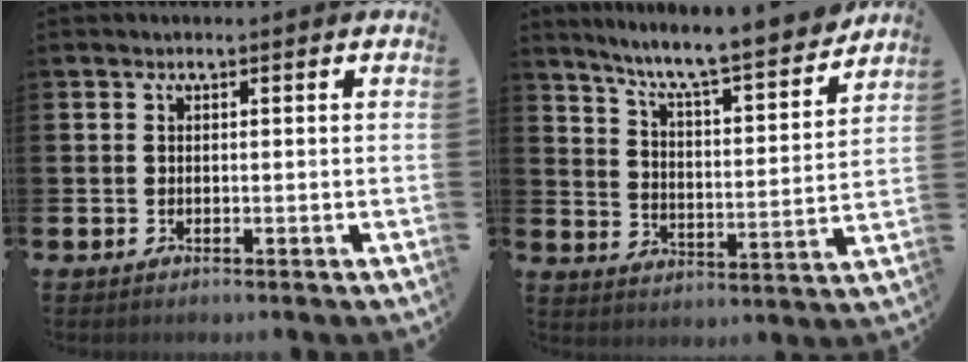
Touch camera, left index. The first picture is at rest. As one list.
[{"total": 8.3, "force": [7.7, 0.2, 3.3], "torque": [-0.088, -0.063, 0.125]}]